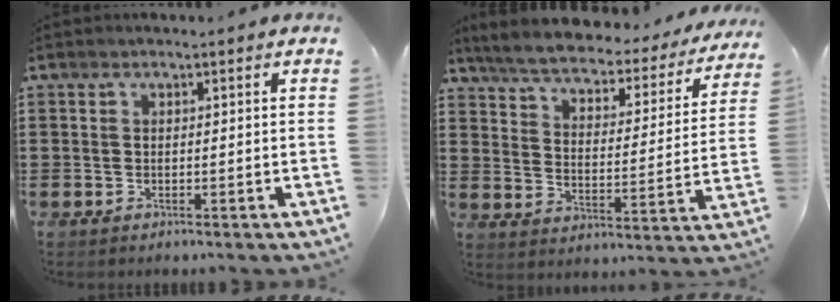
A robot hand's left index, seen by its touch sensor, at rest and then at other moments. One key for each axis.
{"total": 4.2, "fx": 3.7, "fy": 0.7, "fz": 1.8, "tx": -0.056, "ty": -0.030, "tz": 0.055}